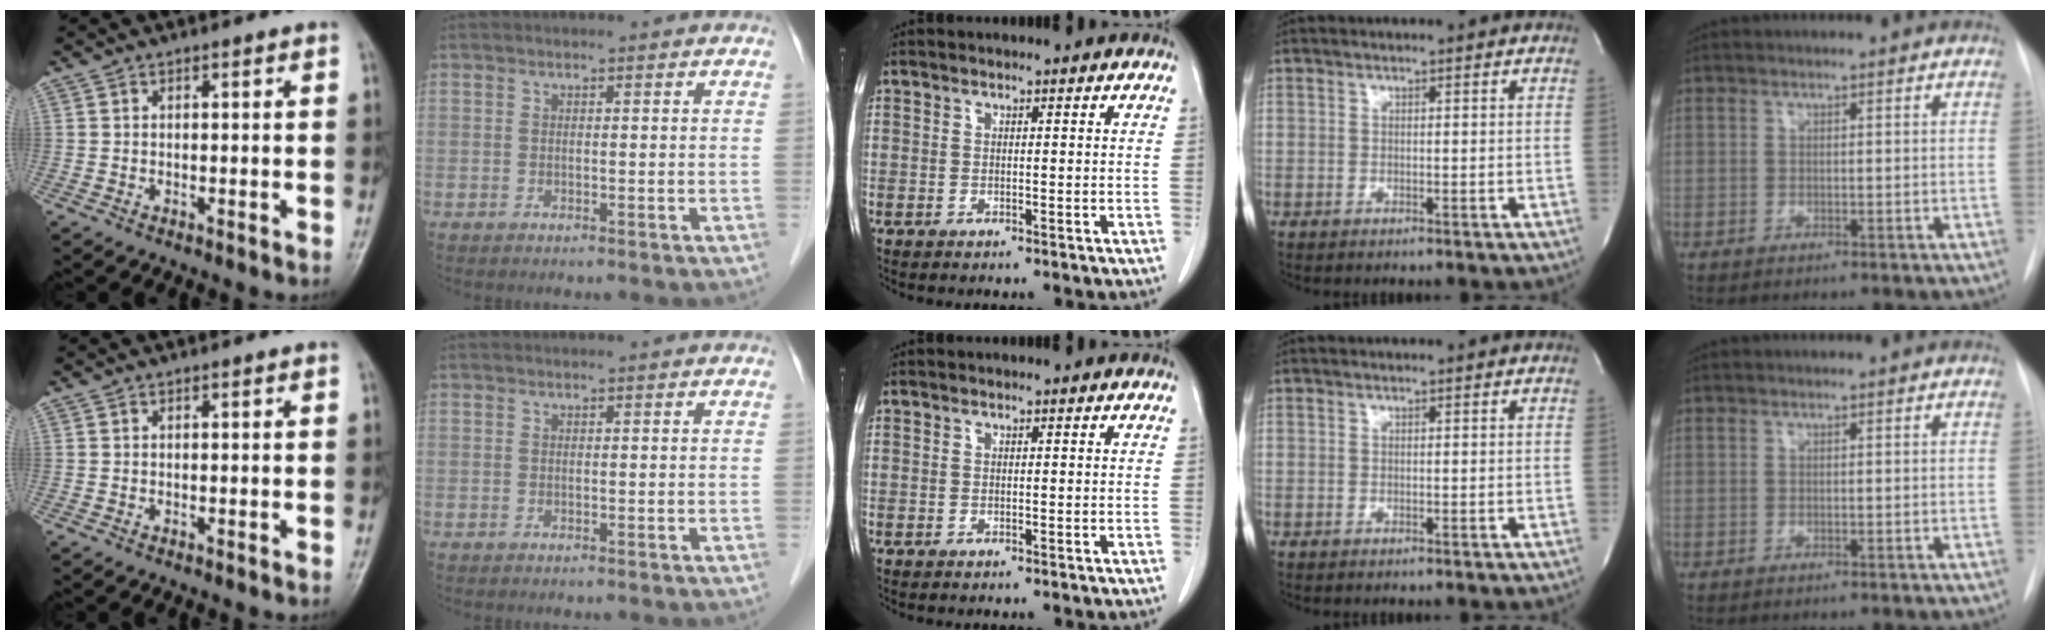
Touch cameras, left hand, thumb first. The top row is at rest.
{}